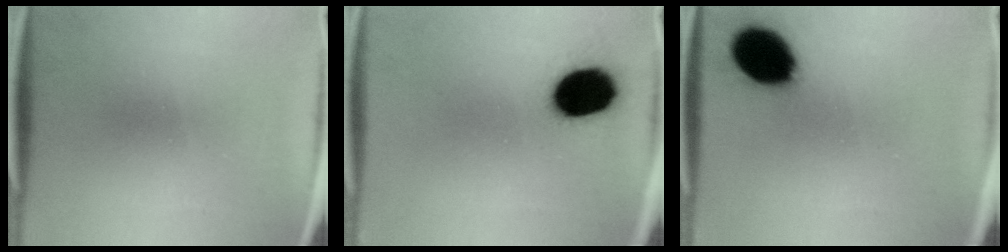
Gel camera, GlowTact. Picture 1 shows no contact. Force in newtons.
{"total": 14.1}
{"total": 14.7}